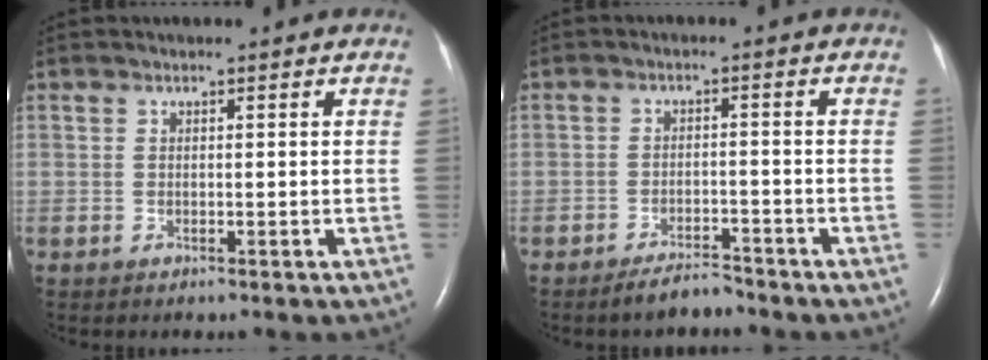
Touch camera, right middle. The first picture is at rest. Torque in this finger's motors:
{"motor_torque": [0.06, -0.08, 0.00, 0.00]}